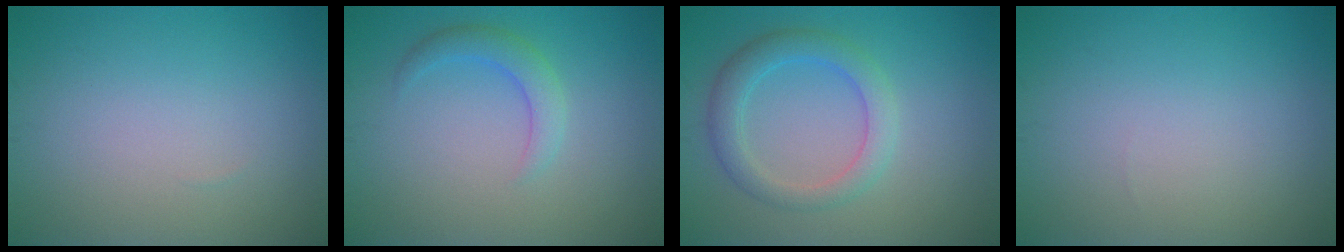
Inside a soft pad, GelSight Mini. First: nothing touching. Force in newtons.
{"total": 2.3, "press": 2.3, "slide": 0.1}
{"total": 3.5, "press": 3.5, "slide": 0.2}
{"total": 0.0}